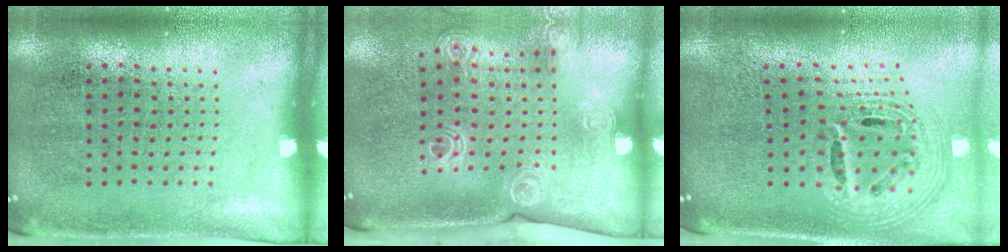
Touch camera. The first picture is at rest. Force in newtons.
{"total": 2.1, "press": 1.6, "slide": 1.3}
{"total": 2.7, "press": 1.9, "slide": 1.9}